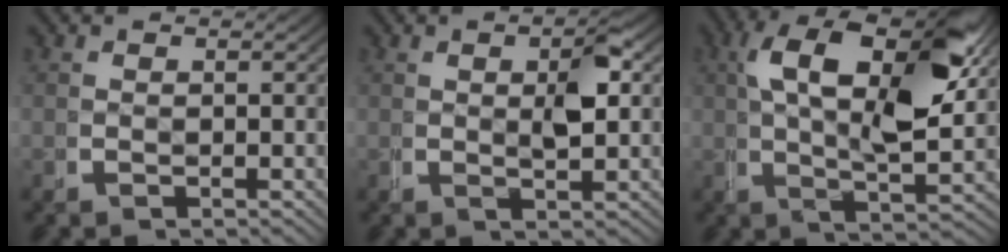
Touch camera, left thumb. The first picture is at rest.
{"total": 3.2, "force": [0.8, 0.7, 3.0], "torque": [-0.055, -0.001, 0.017]}
{"total": 11.8, "force": [3.1, 4.7, 10.3], "torque": [-0.176, -0.006, 0.051]}